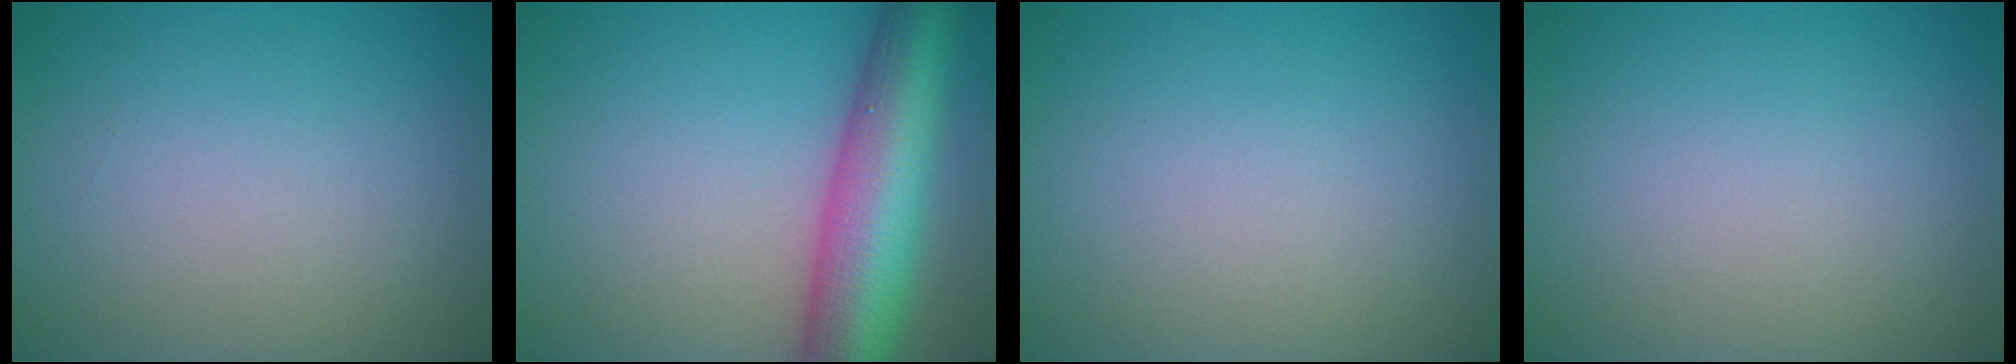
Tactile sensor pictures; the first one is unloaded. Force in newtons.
{"total": 10.8, "press": 10.8, "slide": 0.1}
{"total": 0.0}
{"total": 0.0}